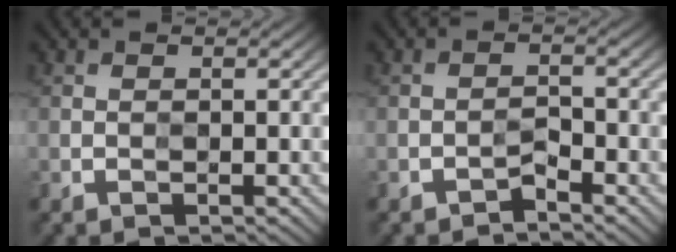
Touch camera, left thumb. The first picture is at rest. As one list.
[{"total": 1.4, "force": [-1.3, 0.3, 0.4], "torque": [-0.002, 0.007, -0.029]}]